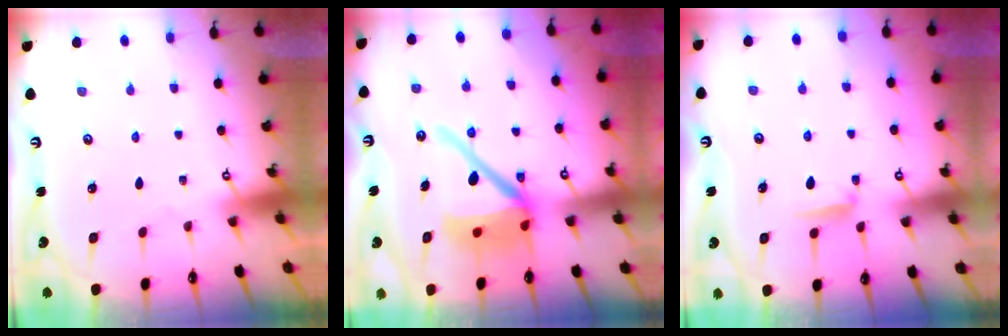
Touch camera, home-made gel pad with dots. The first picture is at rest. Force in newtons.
{"total": 13.9, "press": 13.7, "slide": 1.9}
{"total": 5.0, "press": 5.0, "slide": 0.7}